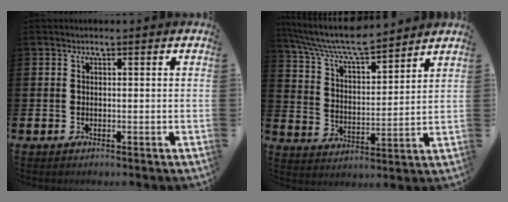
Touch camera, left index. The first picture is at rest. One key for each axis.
{"total": 7.9, "fx": 7.4, "fy": 1.1, "fz": 2.7, "tx": -0.090, "ty": -0.045, "tz": 0.129}